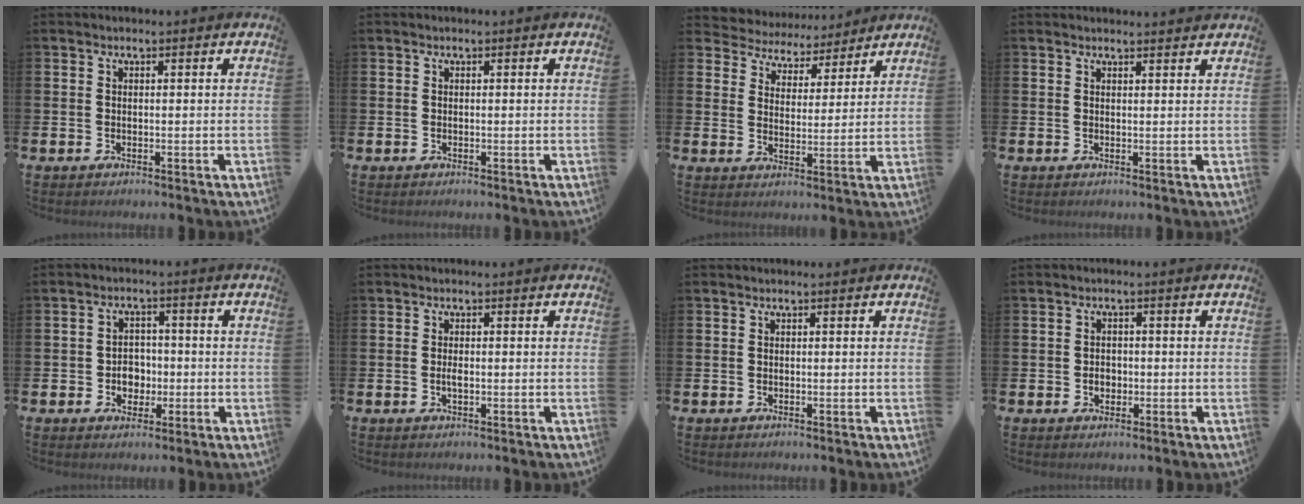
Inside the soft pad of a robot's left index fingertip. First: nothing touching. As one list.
[{"total": 0.0}, {"total": 5.0, "force": [4.5, 2.0, -0.6], "torque": [-0.018, -0.038, 0.078]}, {"total": 1.1, "force": [1.1, 0.0, 0.0], "torque": [0.008, -0.008, 0.019]}, {"total": 3.4, "force": [-0.8, 3.0, 1.5], "torque": [-0.025, 0.002, -0.022]}, {"total": 1.3, "force": [-0.2, 0.5, 1.2], "torque": [-0.018, 0.000, -0.005]}, {"total": 0.0}, {"total": 2.0, "force": [-0.4, 1.6, 1.1], "torque": [-0.010, 0.001, -0.012]}]